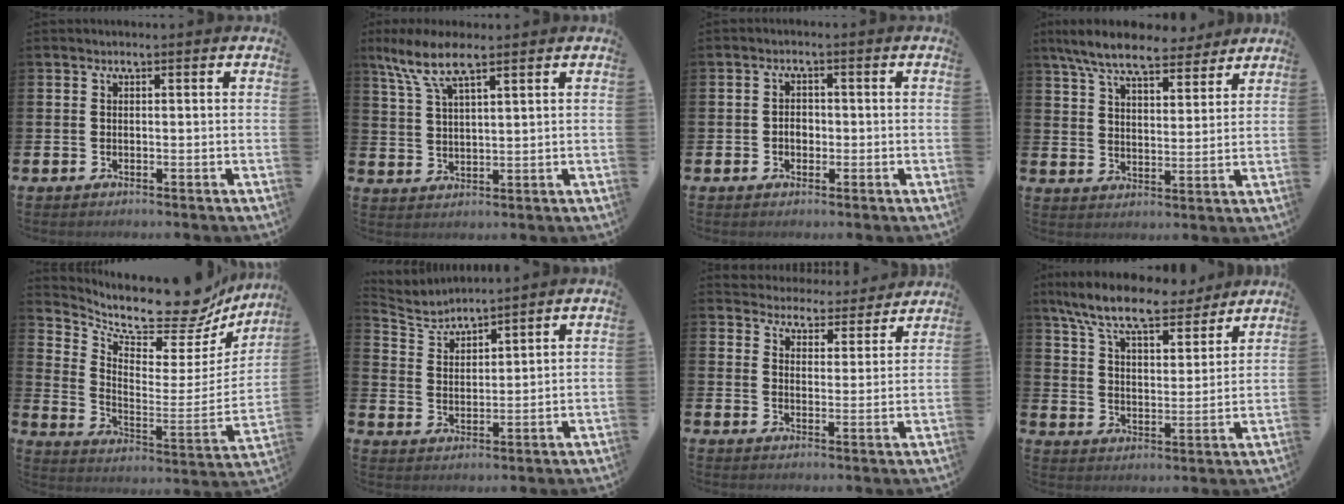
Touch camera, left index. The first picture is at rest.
{"total": 7.2, "force": [5.4, 1.9, 4.4], "torque": [-0.099, -0.007, 0.096]}
{"total": 2.0, "force": [-0.3, 1.6, 1.2], "torque": [-0.014, 0.003, -0.010]}
{"total": 8.8, "force": [7.9, 2.1, 3.1], "torque": [-0.087, -0.032, 0.145]}
{"total": 10.8, "force": [9.0, 4.2, 4.2], "torque": [-0.080, -0.083, 0.143]}
{"total": 4.1, "force": [4.0, 0.5, 0.0], "torque": [-0.021, -0.025, 0.072]}
{"total": 4.6, "force": [4.5, 1.0, -0.3], "torque": [-0.007, -0.044, 0.075]}
{"total": 10.1, "force": [8.9, 2.2, 4.2], "torque": [-0.114, -0.043, 0.158]}